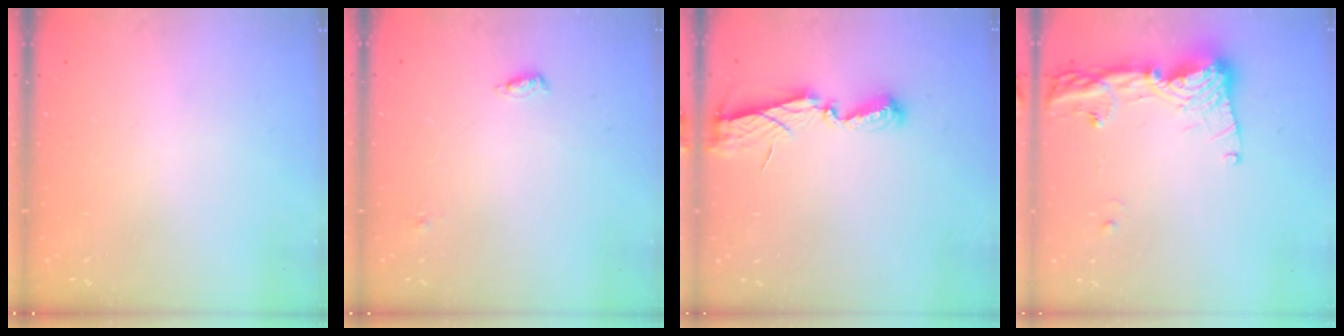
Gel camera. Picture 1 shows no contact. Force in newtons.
{"total": 4.5, "press": 4.3, "slide": 1.2}
{"total": 6.2, "press": 6.2, "slide": 0.2}
{"total": 14.5, "press": 14.4, "slide": 1.7}